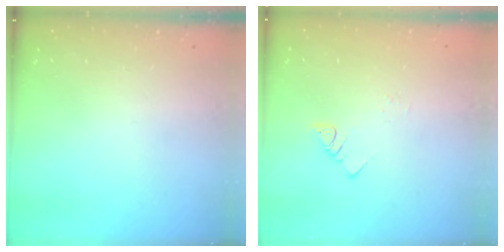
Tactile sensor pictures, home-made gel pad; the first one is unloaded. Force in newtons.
{"total": 2.6, "press": 2.6, "slide": 0.3}